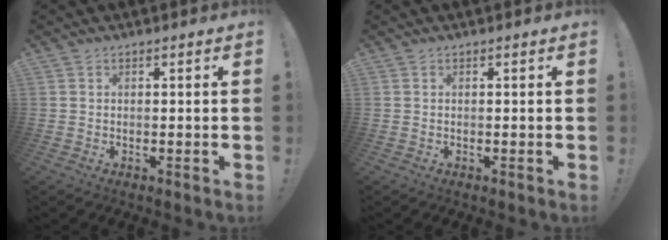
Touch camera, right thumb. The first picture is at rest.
{"total": 0.0}